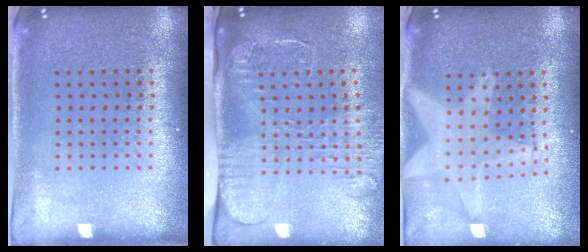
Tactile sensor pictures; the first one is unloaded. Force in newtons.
{"total": 2.6, "press": 2.1, "slide": 1.7}
{"total": 2.2, "press": 1.8, "slide": 1.2}